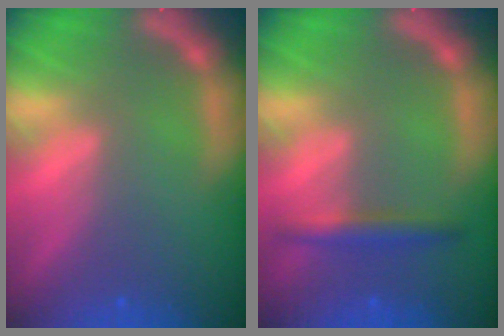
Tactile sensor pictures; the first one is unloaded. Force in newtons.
{"total": 2.4}